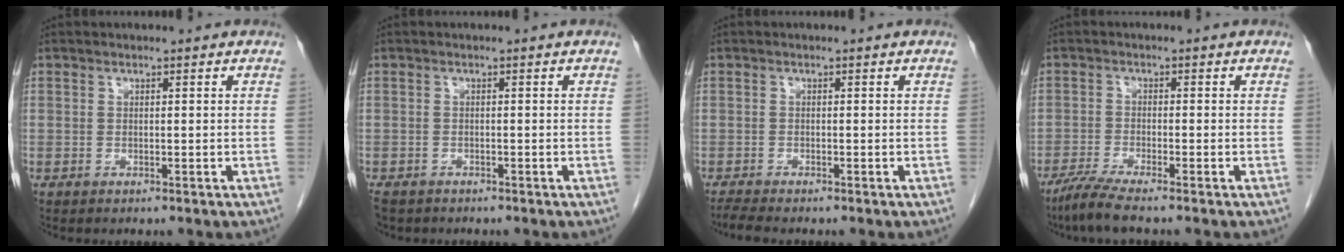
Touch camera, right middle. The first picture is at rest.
{"total": 3.3, "force": [-2.7, 1.8, 1.0], "torque": [-0.019, -0.004, -0.039]}
{"total": 1.8, "force": [-1.7, -0.3, 0.6], "torque": [-0.019, -0.008, -0.035]}
{"total": 4.4, "force": [-3.5, -0.5, 2.5], "torque": [-0.058, -0.016, -0.073]}